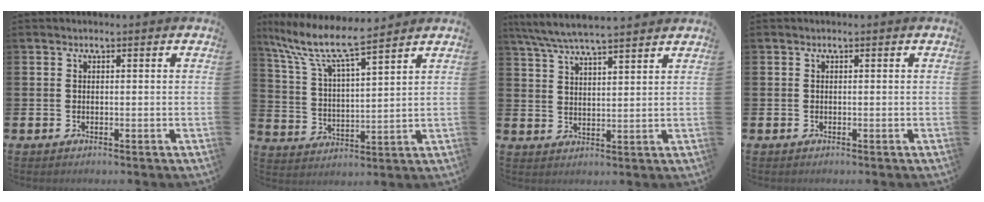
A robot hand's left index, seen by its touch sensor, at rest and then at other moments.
{"total": 9.1, "force": [8.1, 1.1, 4.0], "torque": [-0.113, -0.047, 0.139]}
{"total": 6.6, "force": [6.2, 0.4, 2.2], "torque": [-0.062, -0.026, 0.112]}
{"total": 0.0}